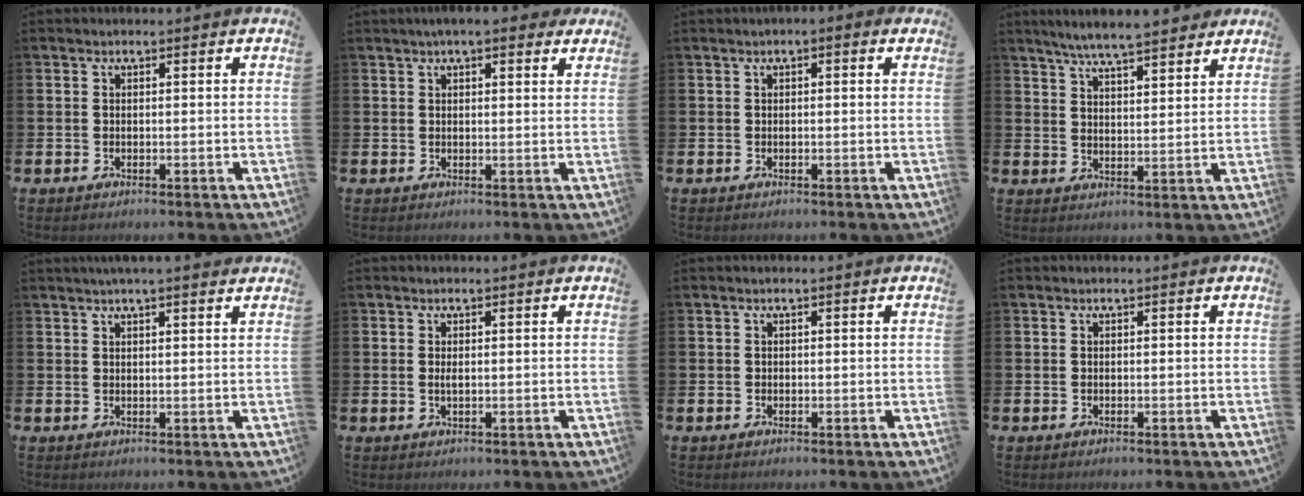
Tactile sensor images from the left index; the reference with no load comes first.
{"total": 3.3, "force": [2.8, 0.6, 1.6], "torque": [-0.030, -0.005, 0.047]}
{"total": 0.5, "force": [-0.1, 0.2, 0.4], "torque": [-0.008, 0.005, -0.004]}
{"total": 6.1, "force": [5.9, 0.3, 1.7], "torque": [-0.047, -0.028, 0.104]}
{"total": 2.8, "force": [2.5, -0.1, 1.0], "torque": [-0.017, -0.008, 0.044]}
{"total": 0.7, "force": [0.1, 0.2, 0.7], "torque": [-0.011, 0.000, 0.001]}
{"total": 0.0}
{"total": 0.0}